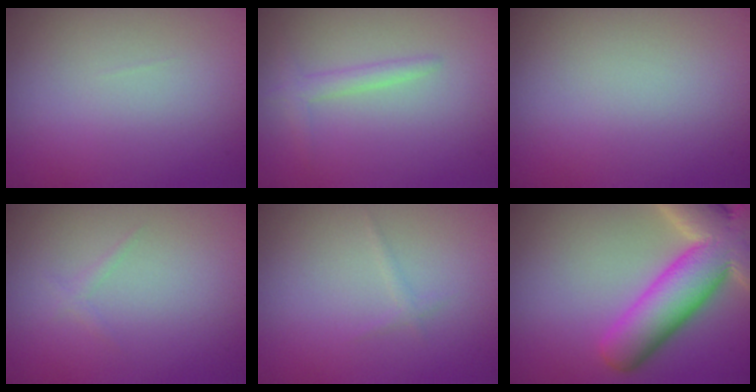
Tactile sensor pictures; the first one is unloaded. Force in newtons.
{"total": 1.6, "press": 1.6, "slide": 0.1}
{"total": 0.0}
{"total": 0.7, "press": 0.7, "slide": 0.0}
{"total": 0.6, "press": 0.6, "slide": 0.1}
{"total": 11.1, "press": 11.1, "slide": 0.9}